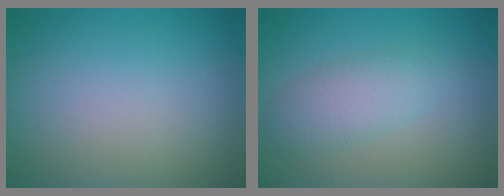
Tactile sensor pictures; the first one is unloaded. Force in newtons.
{"total": 2.8, "press": 2.8, "slide": 0.1}